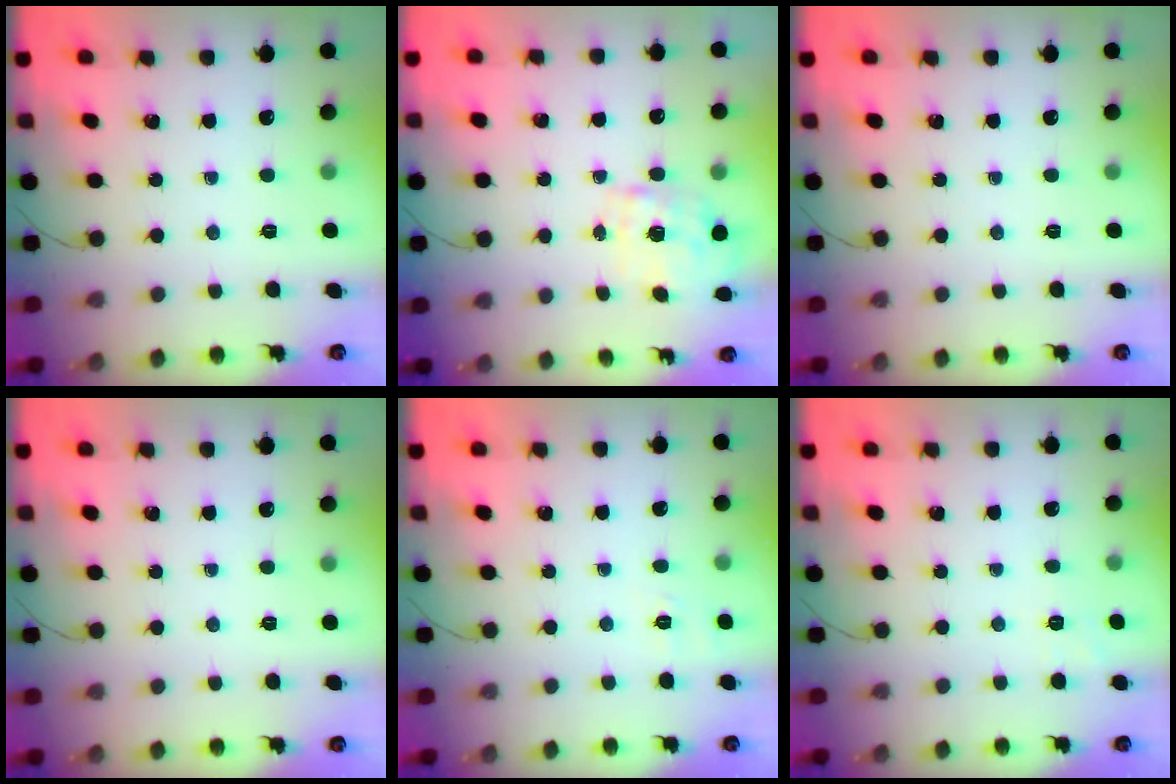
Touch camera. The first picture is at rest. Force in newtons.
{"total": 2.3, "press": 2.3, "slide": 0.3}
{"total": 0.0}
{"total": 0.0}
{"total": 1.9, "press": 0.5, "slide": 1.8}
{"total": 1.9, "press": 1.1, "slide": 1.6}